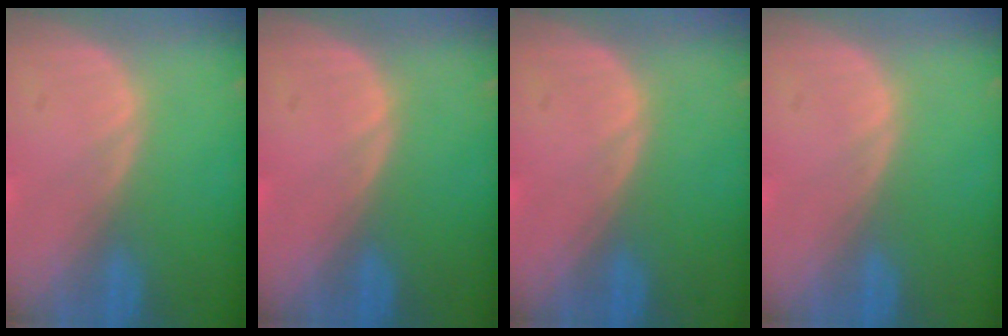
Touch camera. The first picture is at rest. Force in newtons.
{"total": 0.0}
{"total": 0.0}
{"total": 0.0}